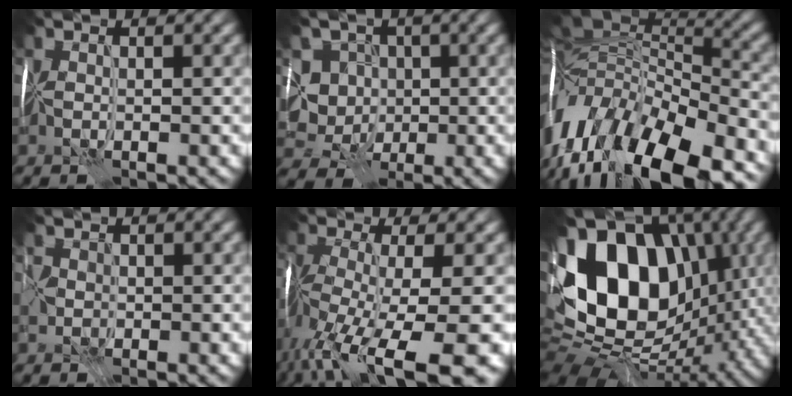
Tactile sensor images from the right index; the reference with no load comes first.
{"total": 4.9, "force": [0.8, 4.7, 0.9], "torque": [-0.009, 0.020, -0.010]}
{"total": 14.6, "force": [-8.0, 6.2, 10.6], "torque": [-0.216, 0.009, -0.128]}
{"total": 0.8, "force": [-0.2, 0.7, -0.3], "torque": [-0.002, 0.005, -0.007]}
{"total": 13.4, "force": [-7.2, 4.1, 10.5], "torque": [-0.218, -0.019, -0.098]}
{"total": 15.7, "force": [2.5, 11.0, 11.0], "torque": [-0.179, 0.022, 0.030]}